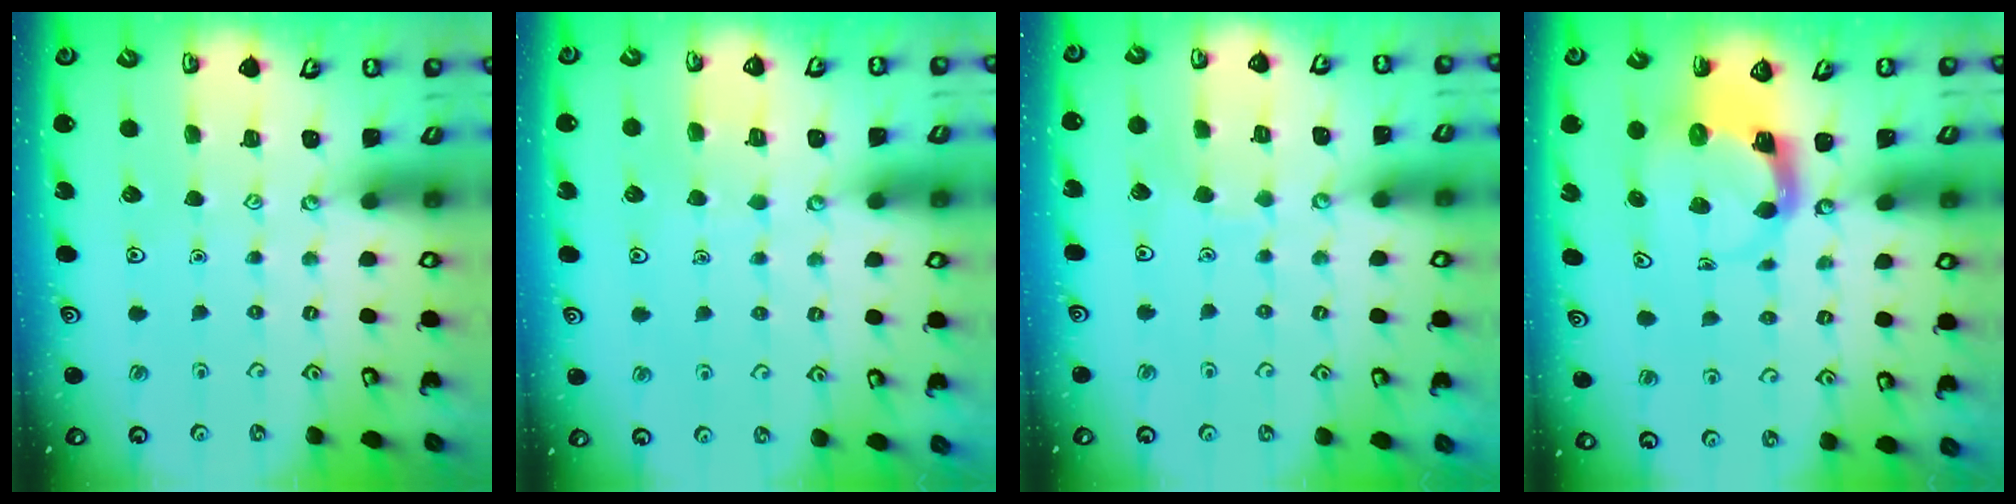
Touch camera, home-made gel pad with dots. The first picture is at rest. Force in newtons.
{"total": 3.1, "press": 3.1, "slide": 0.3}
{"total": 2.9, "press": 2.9, "slide": 0.2}
{"total": 3.9, "press": 3.9, "slide": 0.6}